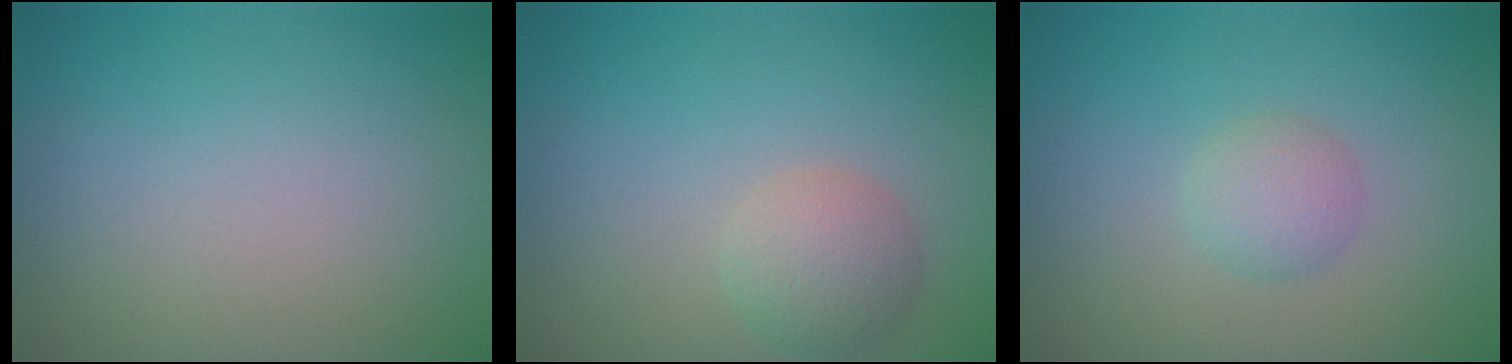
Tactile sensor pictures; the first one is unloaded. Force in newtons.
{"total": 3.0, "press": 3.0, "slide": 0.1}
{"total": 1.9, "press": 1.9, "slide": 0.1}